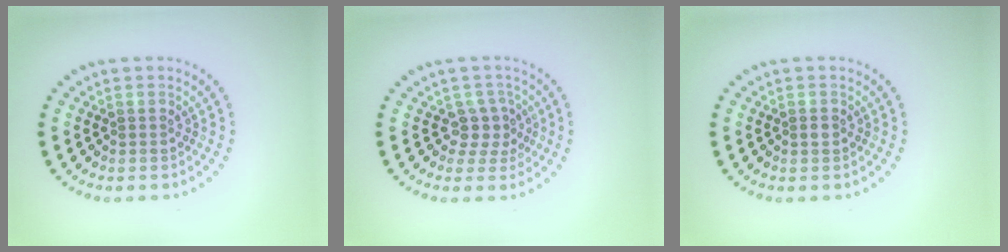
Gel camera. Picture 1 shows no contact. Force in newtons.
{"total": 2.5, "press": 1.9, "slide": 1.5}
{"total": 0.8, "press": 0.7, "slide": 0.3}